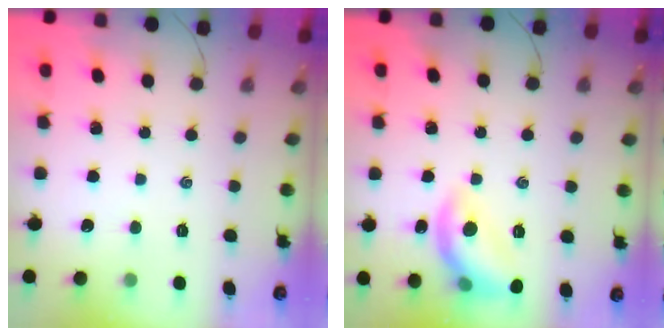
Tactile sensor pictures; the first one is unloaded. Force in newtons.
{"total": 12.1, "press": 12.1, "slide": 0.7}